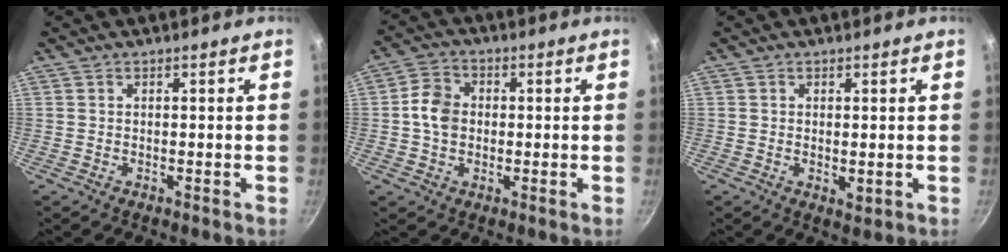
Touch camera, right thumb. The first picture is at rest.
{"total": 6.4, "force": [0.0, 5.1, 3.8], "torque": [-0.056, 0.013, -0.012]}
{"total": 2.1, "force": [0.1, 1.1, 1.8], "torque": [-0.029, -0.007, 0.003]}